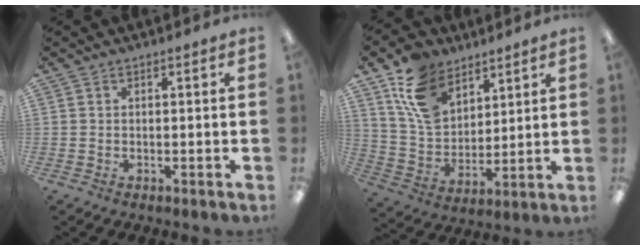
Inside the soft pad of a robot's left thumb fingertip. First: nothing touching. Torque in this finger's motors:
{"motor_torque": [0.30, 0.34, 1.38, -1.39, 0.16]}